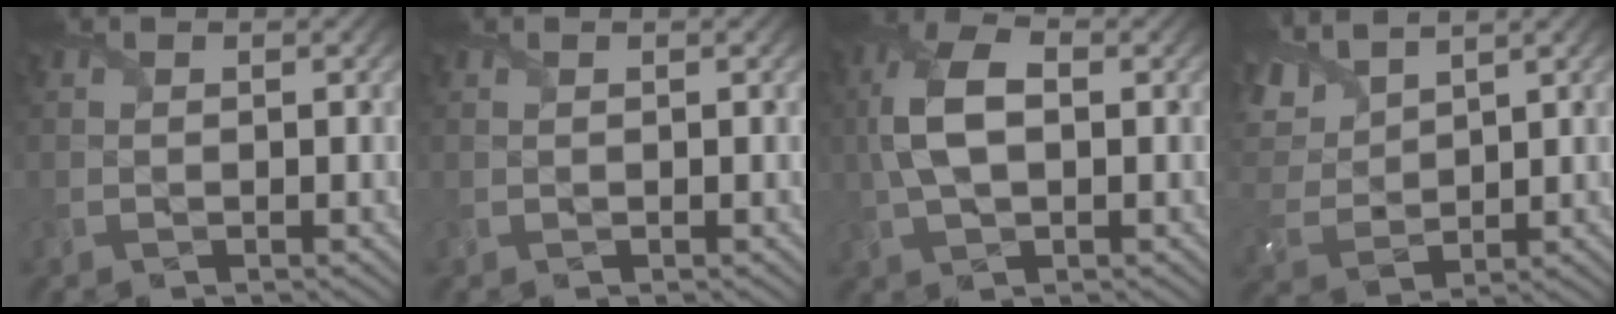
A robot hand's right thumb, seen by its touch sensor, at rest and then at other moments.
{"total": 0.0}
{"total": 7.3, "force": [0.5, 4.0, 6.1], "torque": [-0.148, 0.011, 0.001]}
{"total": 7.1, "force": [4.9, 2.9, 4.1], "torque": [-0.121, 0.015, 0.098]}